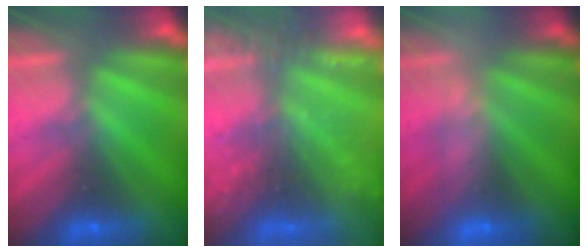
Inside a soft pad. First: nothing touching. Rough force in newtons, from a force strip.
{"total": 5.8}
{"total": 2.5}